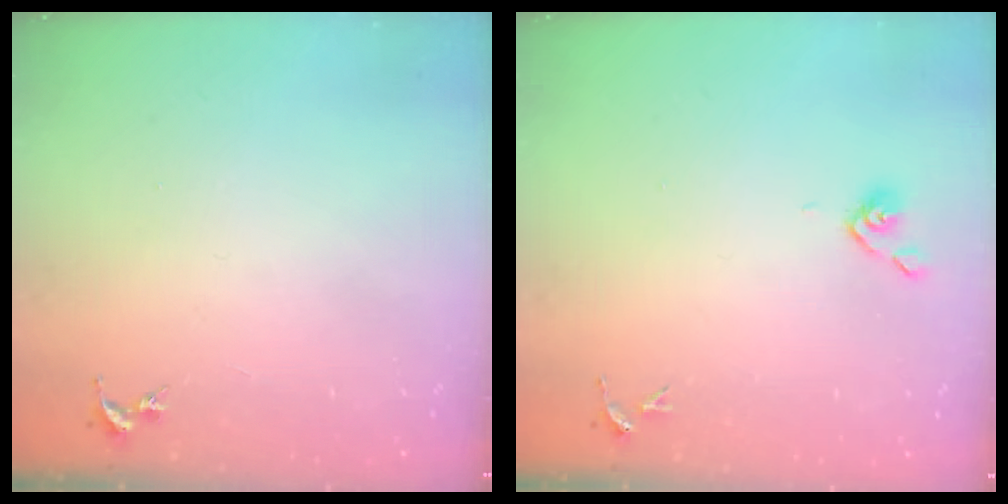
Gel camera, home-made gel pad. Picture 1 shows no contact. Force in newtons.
{"total": 4.3, "press": 4.1, "slide": 1.3}